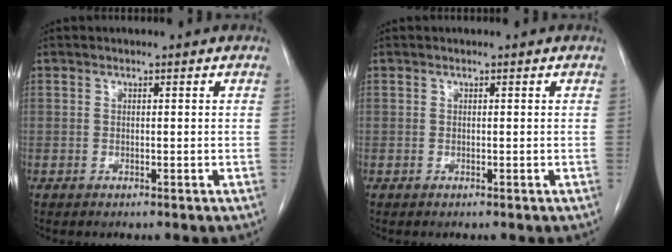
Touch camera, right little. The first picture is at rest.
{"total": 0.0}